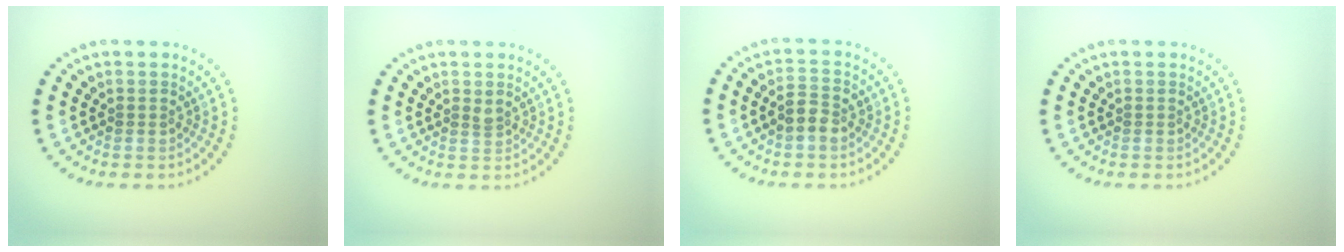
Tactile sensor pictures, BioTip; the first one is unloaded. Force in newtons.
{"total": 0.8, "press": 0.6, "slide": 0.5}
{"total": 2.4, "press": 2.3, "slide": 0.4}
{"total": 0.0}